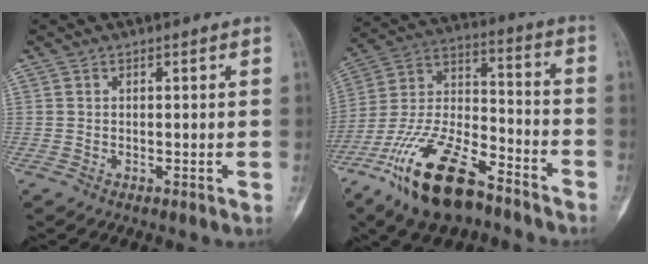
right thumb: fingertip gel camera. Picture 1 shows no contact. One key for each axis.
{"total": 21.0, "fx": -13.5, "fy": 8.6, "fz": 13.5, "tx": -0.272, "ty": 0.068, "tz": -0.248}